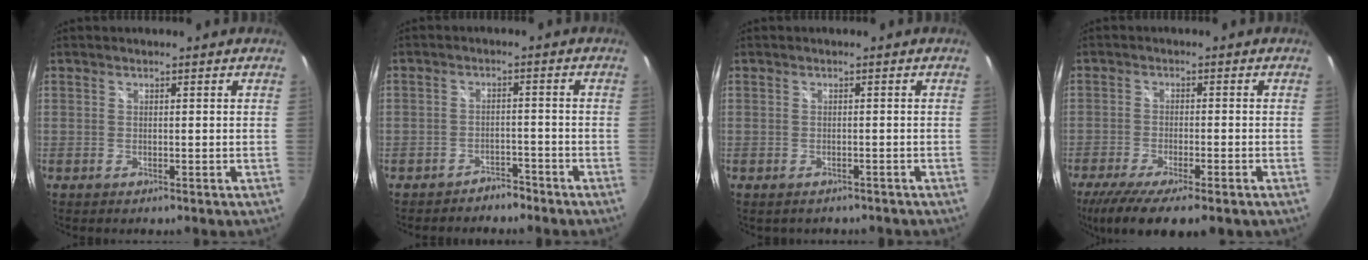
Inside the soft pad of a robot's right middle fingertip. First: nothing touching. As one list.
[{"total": 3.3, "force": [-2.7, 1.8, -0.1], "torque": [-0.002, 0.022, -0.035]}, {"total": 1.7, "force": [-1.3, 0.9, 0.6], "torque": [-0.012, -0.007, -0.013]}, {"total": 11.2, "force": [-7.8, 2.0, 7.8], "torque": [-0.162, -0.048, -0.128]}]